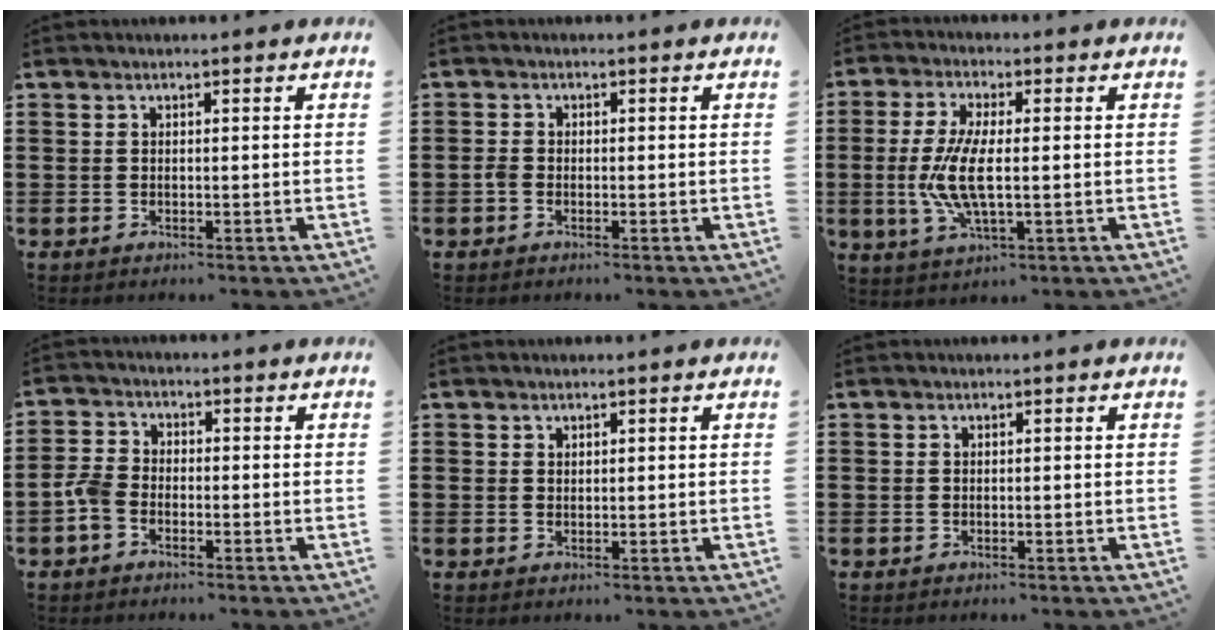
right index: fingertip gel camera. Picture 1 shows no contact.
{"total": 1.2, "force": [-0.6, 0.8, 0.7], "torque": [-0.031, -0.006, -0.016]}
{"total": 8.3, "force": [-0.6, 2.7, 7.8], "torque": [-0.178, -0.012, -0.021]}
{"total": 3.3, "force": [-1.9, 2.0, 1.8], "torque": [-0.056, 0.000, -0.042]}
{"total": 0.7, "force": [0.6, 0.4, 0.1], "torque": [-0.003, 0.001, 0.012]}
{"total": 0.0}